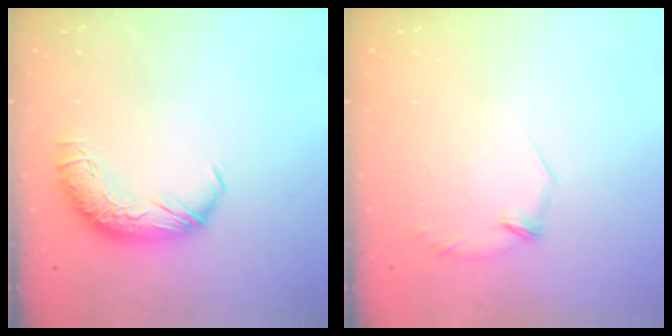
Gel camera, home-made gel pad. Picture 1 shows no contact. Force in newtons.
{"total": 5.7, "press": 5.6, "slide": 1.1}